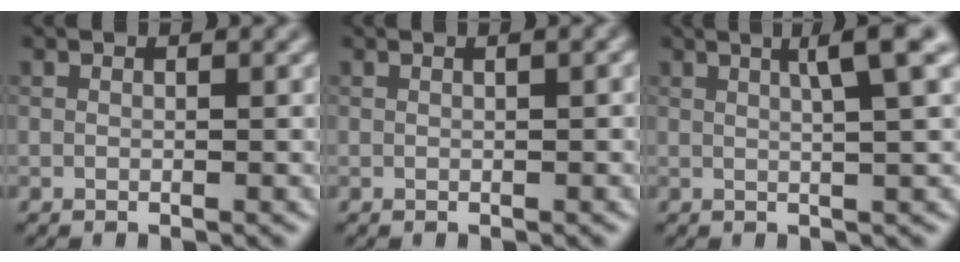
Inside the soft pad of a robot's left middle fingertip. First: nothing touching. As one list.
[{"total": 1.0, "force": [0.4, 0.2, 0.9], "torque": [-0.010, 0.007, 0.000]}, {"total": 4.3, "force": [1.6, 0.6, 3.9], "torque": [-0.049, 0.010, 0.022]}]